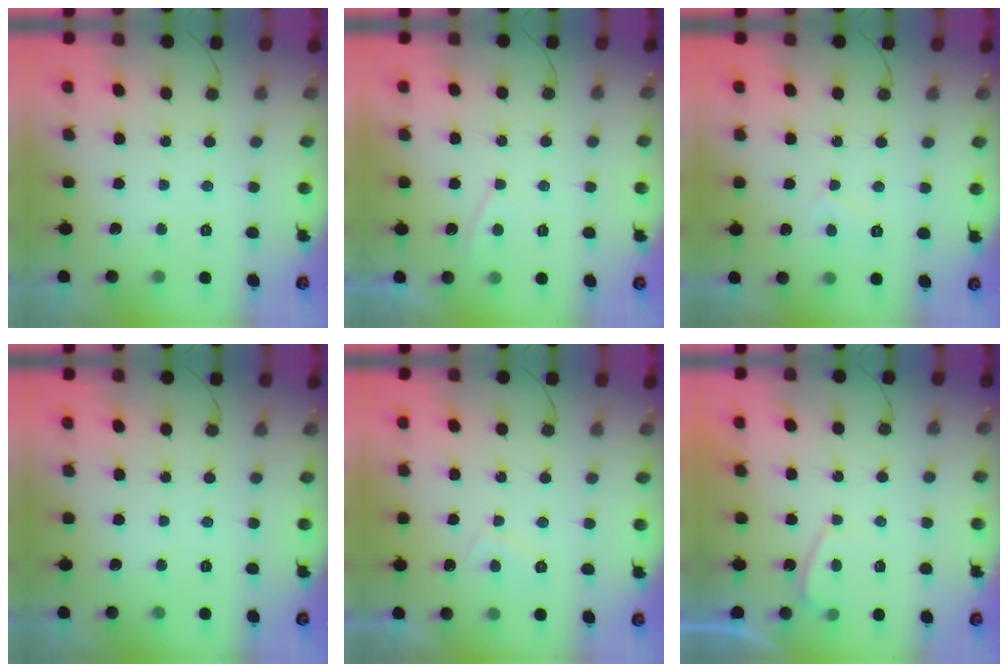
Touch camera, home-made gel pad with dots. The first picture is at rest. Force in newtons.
{"total": 2.0, "press": 2.0, "slide": 0.3}
{"total": 3.2, "press": 3.2, "slide": 0.4}
{"total": 0.0}
{"total": 2.9, "press": 2.8, "slide": 0.8}
{"total": 0.8, "press": 0.6, "slide": 0.5}